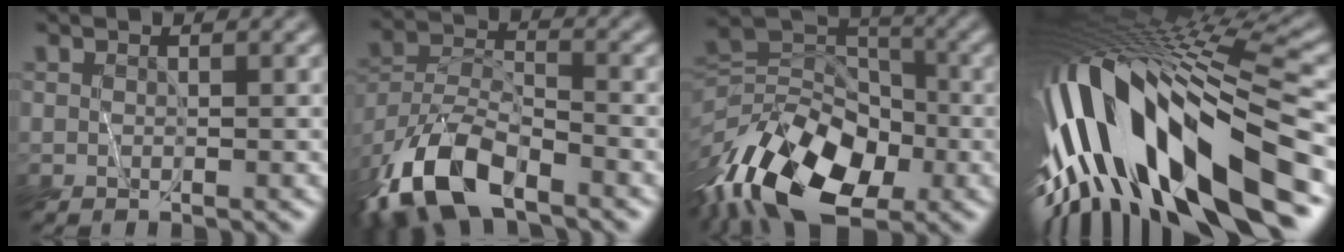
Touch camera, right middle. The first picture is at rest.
{"total": 9.4, "force": [-7.0, 3.5, 5.3], "torque": [-0.104, -0.004, -0.144]}
{"total": 12.6, "force": [-6.3, 7.1, 8.3], "torque": [-0.163, 0.002, -0.126]}
{"total": 15.8, "force": [-4.8, 4.6, 14.3], "torque": [-0.257, 0.022, -0.083]}